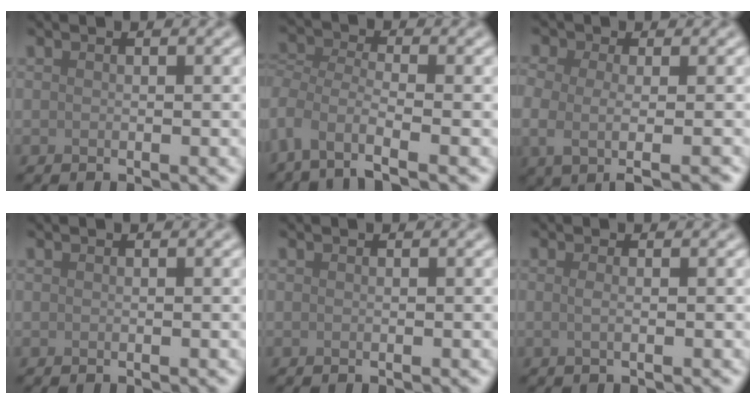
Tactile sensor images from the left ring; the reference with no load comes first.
{"total": 5.0, "force": [-2.9, 2.0, 3.6], "torque": [-0.078, -0.011, -0.064]}
{"total": 3.4, "force": [-0.7, 1.3, 3.0], "torque": [-0.053, -0.009, -0.014]}
{"total": 0.0}
{"total": 0.0}
{"total": 1.2, "force": [-0.1, 0.4, 1.1], "torque": [-0.015, -0.002, -0.005]}